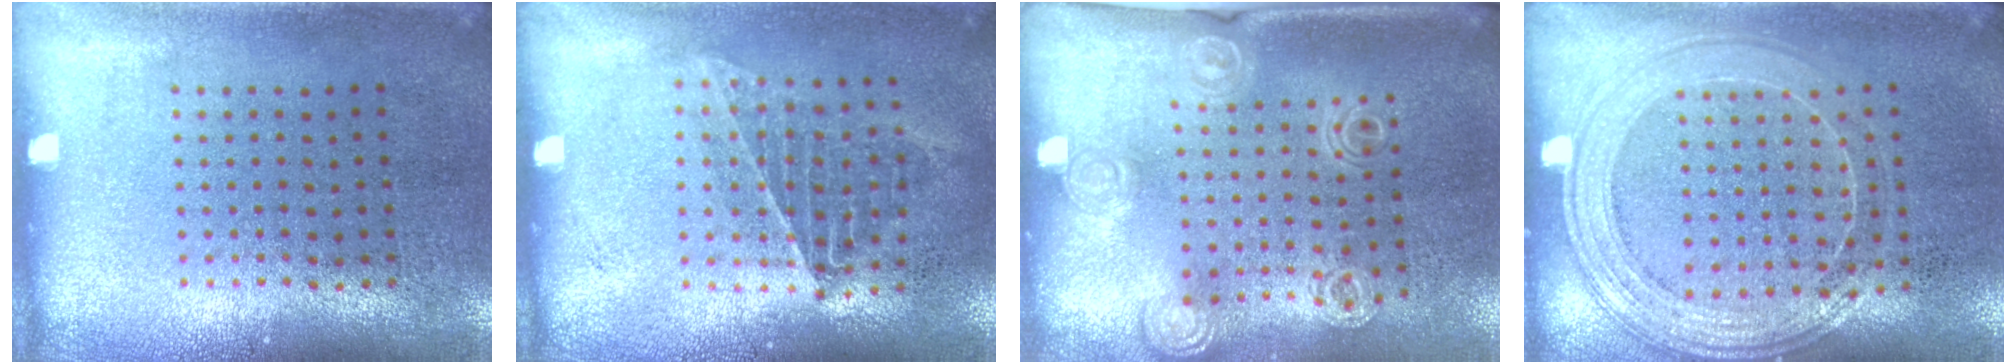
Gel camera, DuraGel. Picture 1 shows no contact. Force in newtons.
{"total": 1.0, "press": 1.0, "slide": 0.1}
{"total": 1.3, "press": 1.3, "slide": 0.3}
{"total": 1.5, "press": 1.5, "slide": 0.4}